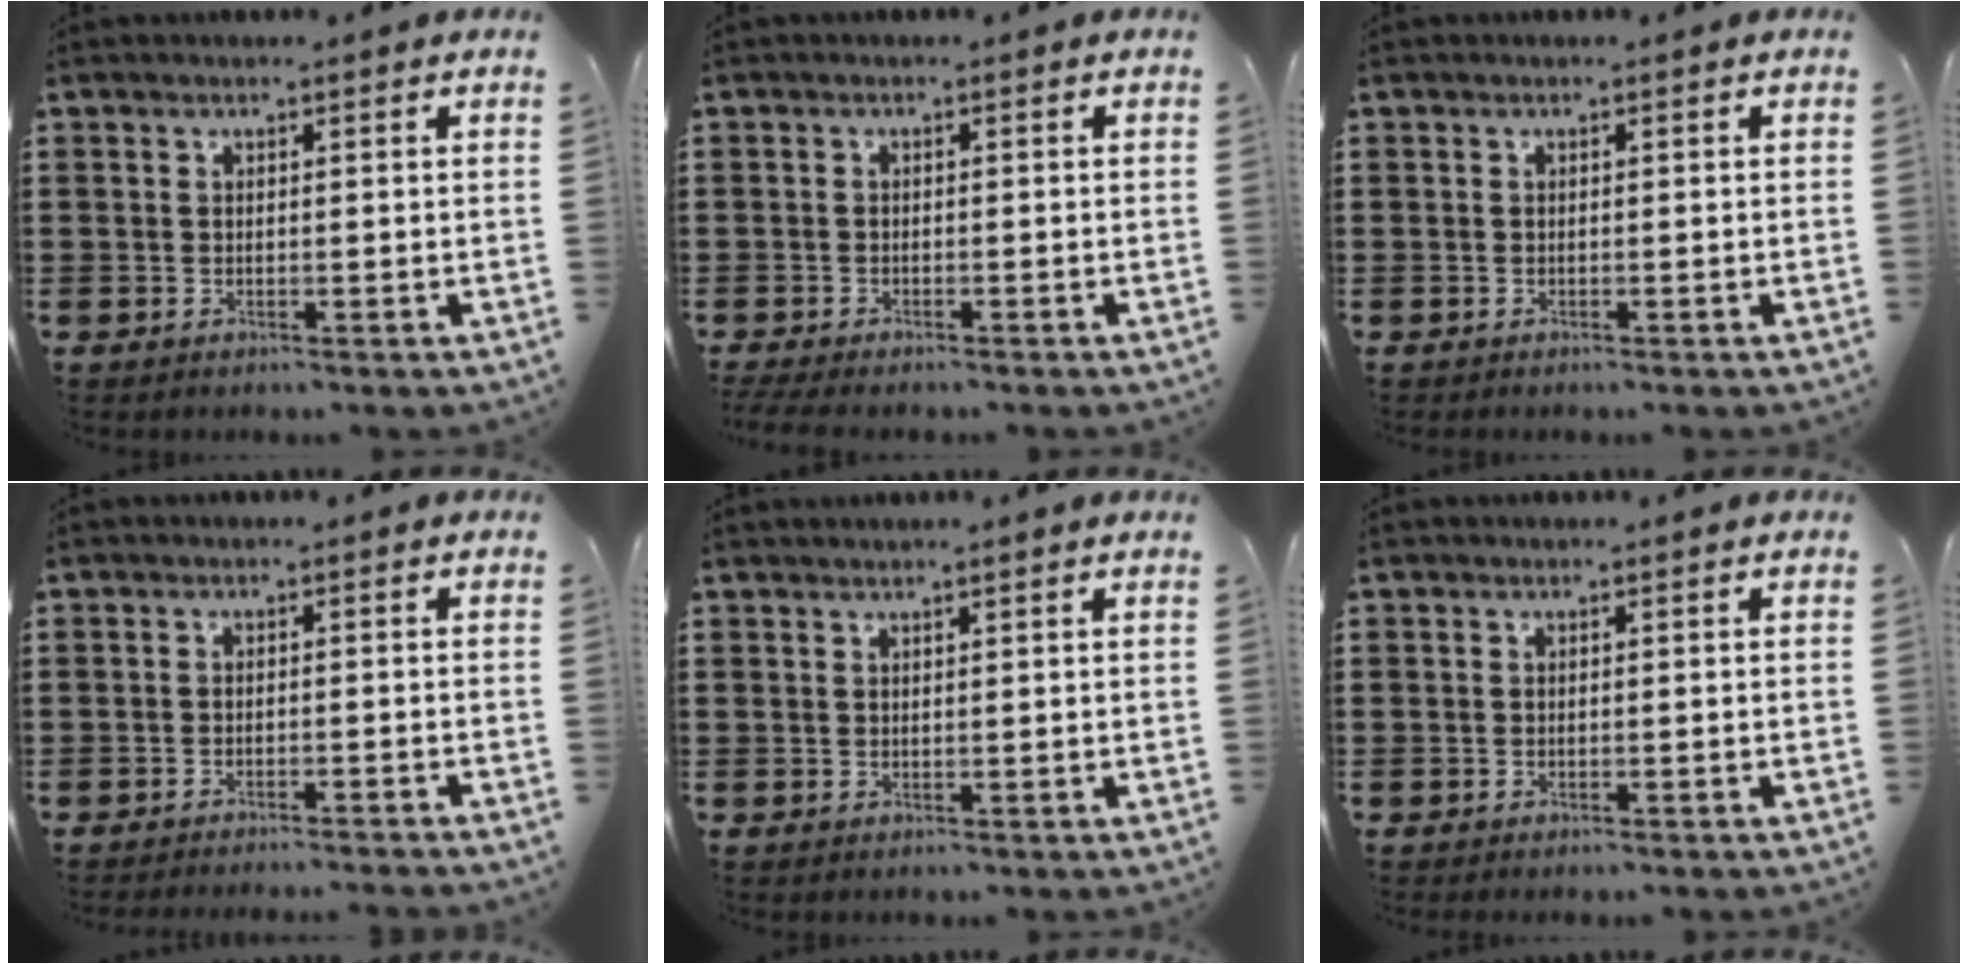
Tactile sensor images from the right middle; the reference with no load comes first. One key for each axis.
{"total": 1.1, "fx": -1.1, "fy": 0.0, "fz": 0.3, "tx": -0.009, "ty": -0.004, "tz": -0.020}
{"total": 0.0}
{"total": 1.5, "fx": -1.4, "fy": -0.3, "fz": 0.2, "tx": -0.005, "ty": 0.001, "tz": -0.028}
{"total": 1.0, "fx": 0.8, "fy": -0.4, "fz": 0.5, "tx": -0.009, "ty": -0.005, "tz": 0.016}
{"total": 0.0}